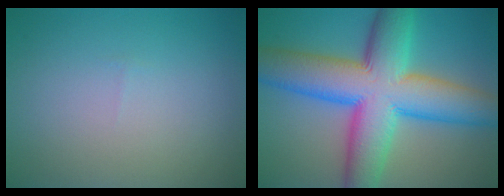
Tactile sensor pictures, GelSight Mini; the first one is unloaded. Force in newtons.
{"total": 13.5, "press": 13.5, "slide": 0.4}